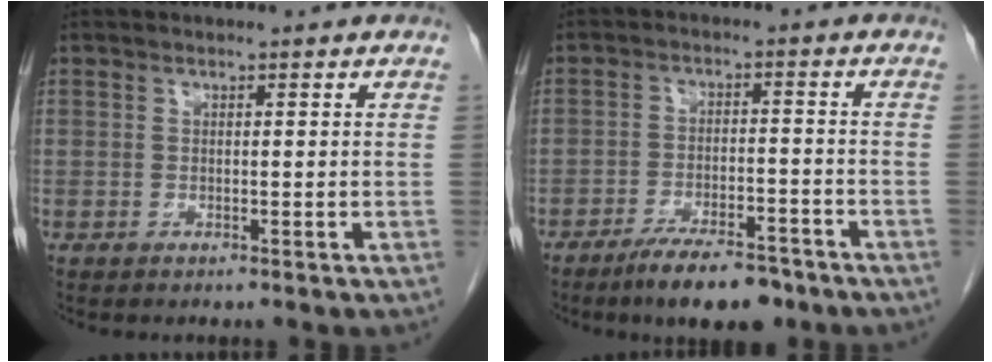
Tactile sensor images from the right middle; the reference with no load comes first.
{"total": 9.0, "force": [-7.0, 2.4, 5.1], "torque": [-0.078, -0.009, -0.116]}